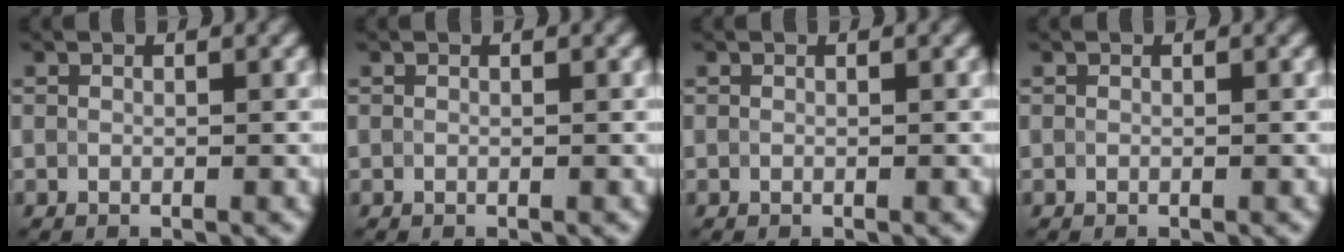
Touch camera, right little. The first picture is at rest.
{"total": 0.0}
{"total": 0.0}
{"total": 0.0}